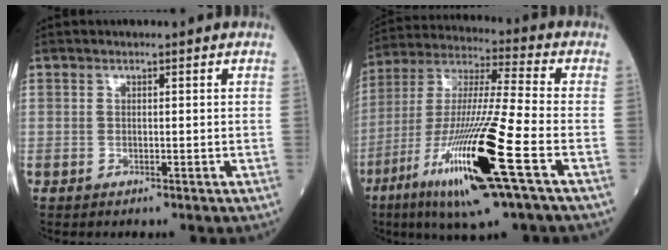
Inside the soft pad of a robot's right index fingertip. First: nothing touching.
{"total": 20.8, "force": [-8.5, 0.5, 18.9], "torque": [-0.388, -0.037, -0.161]}